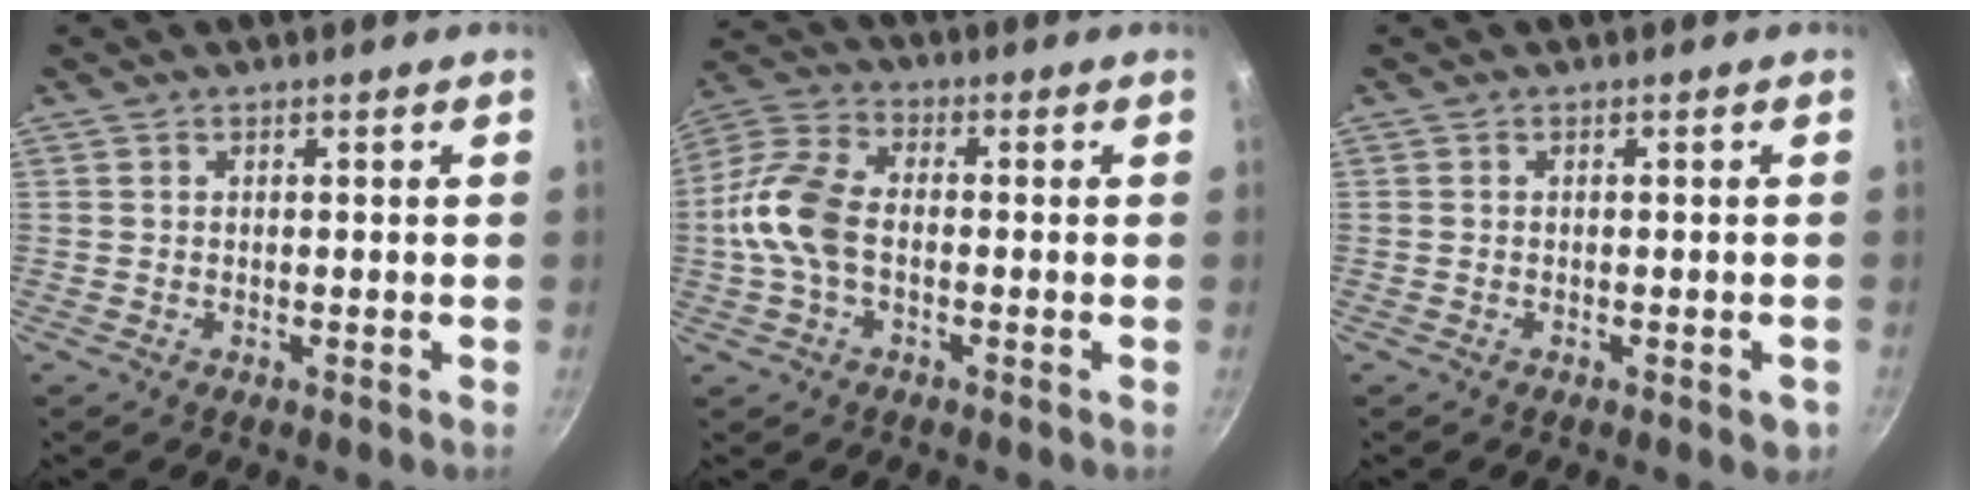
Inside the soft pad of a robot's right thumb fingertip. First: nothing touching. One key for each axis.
{"total": 11.2, "fx": -1.4, "fy": 6.8, "fz": 8.8, "tx": -0.175, "ty": 0.034, "tz": -0.046}
{"total": 2.2, "fx": -1.0, "fy": 0.9, "fz": 1.7, "tx": -0.018, "ty": 0.002, "tz": -0.013}